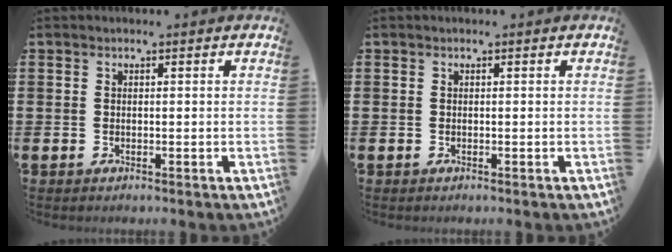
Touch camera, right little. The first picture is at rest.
{"total": 0.0}